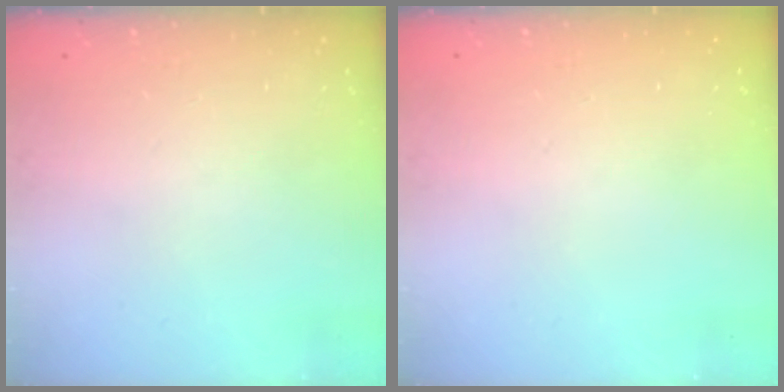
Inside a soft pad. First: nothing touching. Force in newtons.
{"total": 0.0}